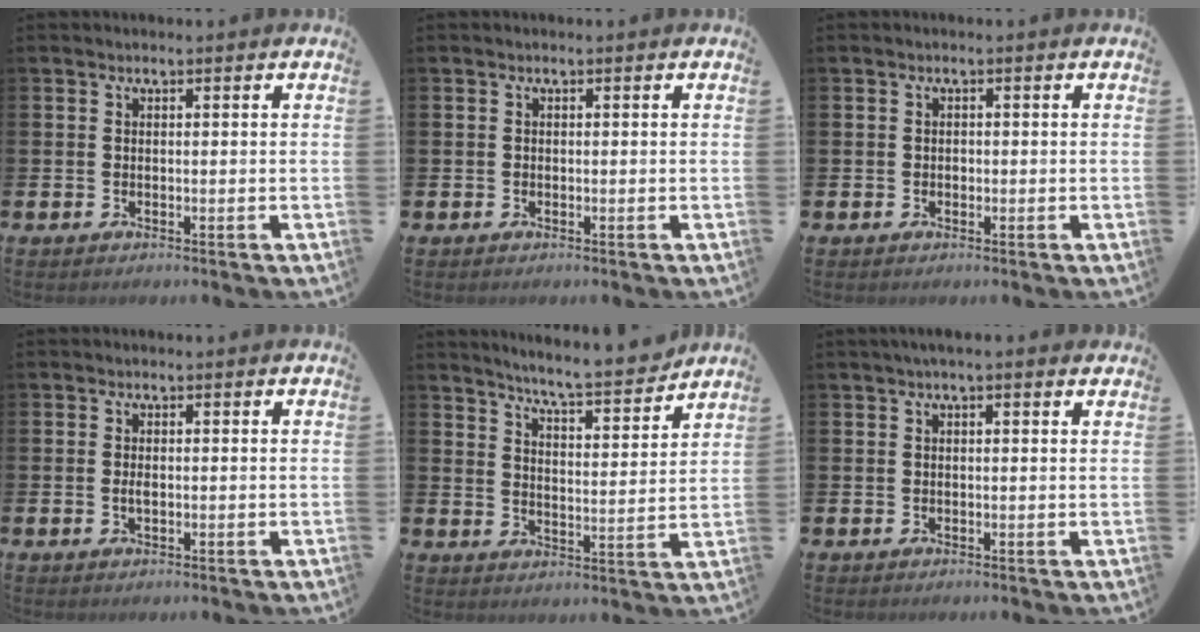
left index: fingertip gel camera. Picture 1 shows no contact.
{"total": 0.0}
{"total": 0.6, "force": [-0.1, 0.6, 0.1], "torque": [-0.006, 0.006, -0.003]}
{"total": 1.1, "force": [-0.1, 0.5, 1.0], "torque": [-0.014, 0.001, -0.003]}
{"total": 7.1, "force": [6.8, -0.1, 1.8], "torque": [-0.047, -0.056, 0.114]}
{"total": 1.5, "force": [1.2, 0.1, 1.0], "torque": [-0.008, -0.001, 0.018]}